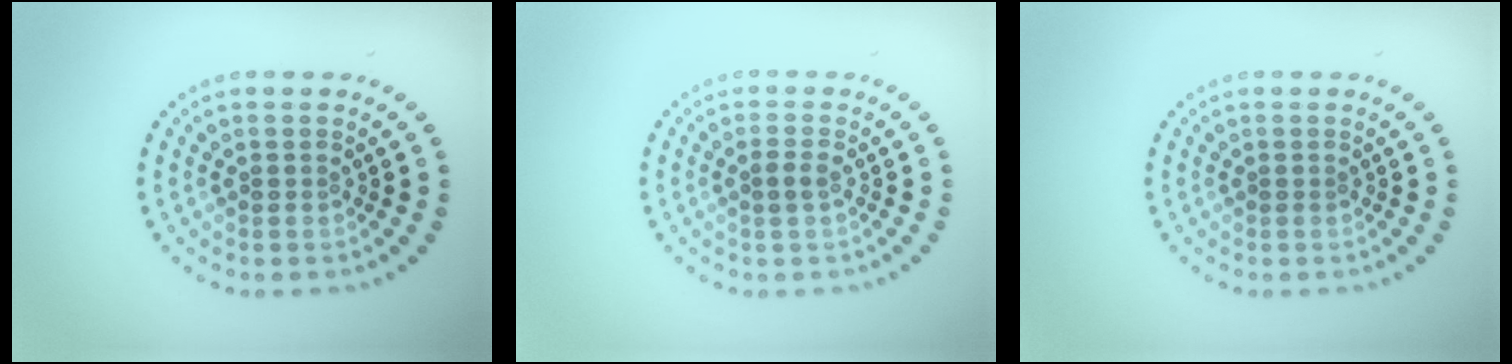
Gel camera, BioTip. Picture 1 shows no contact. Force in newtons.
{"total": 1.1, "press": 1.1, "slide": 0.3}
{"total": 0.0}